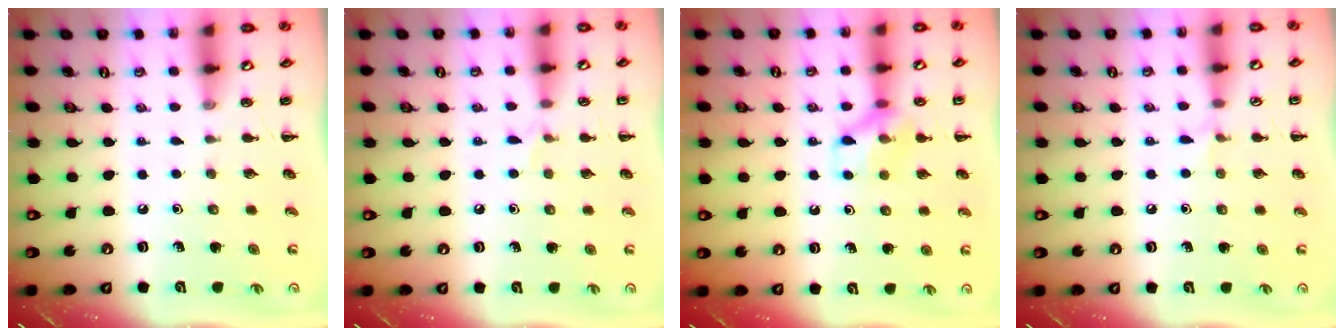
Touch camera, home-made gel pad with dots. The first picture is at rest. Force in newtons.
{"total": 3.8, "press": 3.6, "slide": 1.3}
{"total": 10.4, "press": 10.4, "slide": 1.0}
{"total": 3.9, "press": 3.6, "slide": 1.5}